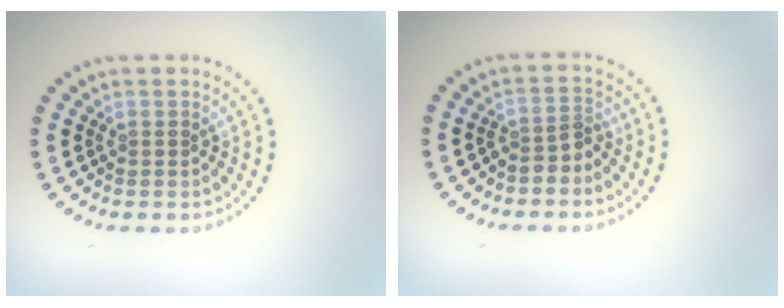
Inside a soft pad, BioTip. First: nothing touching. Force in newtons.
{"total": 2.0, "press": 1.4, "slide": 1.4}